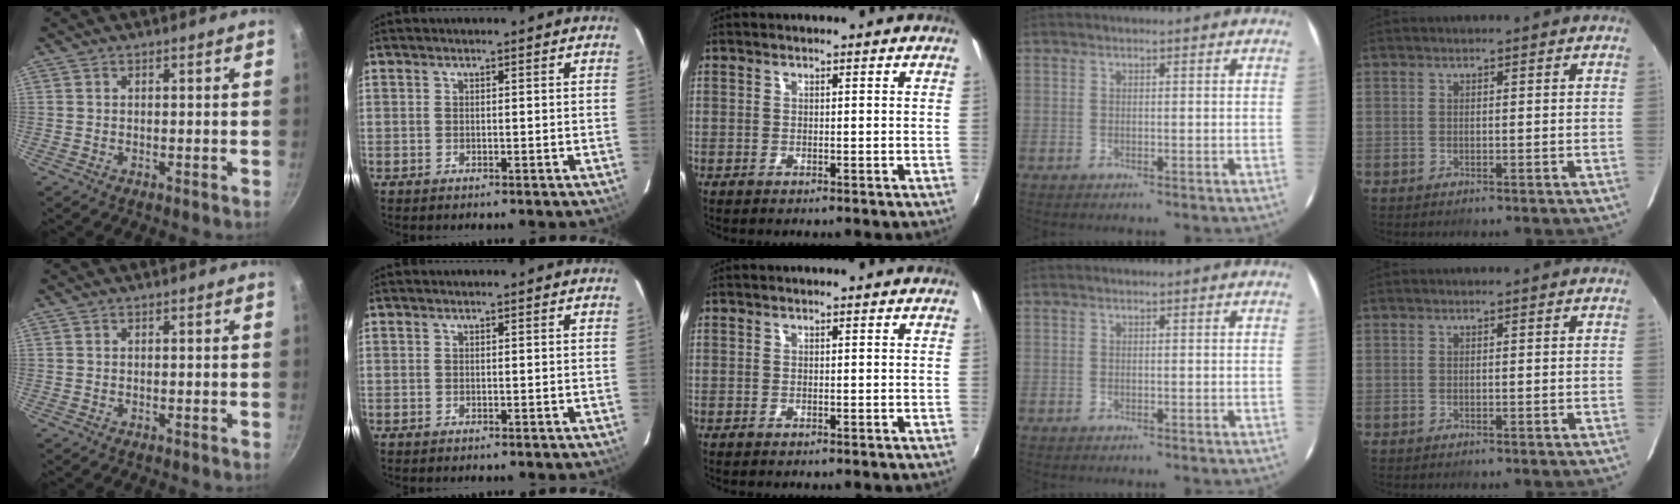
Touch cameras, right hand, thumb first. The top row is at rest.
{}